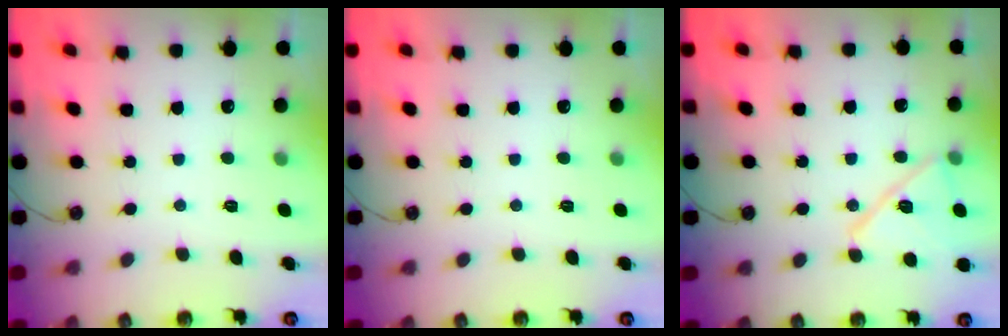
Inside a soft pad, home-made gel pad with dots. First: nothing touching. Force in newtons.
{"total": 0.0}
{"total": 13.9, "press": 13.9, "slide": 0.3}